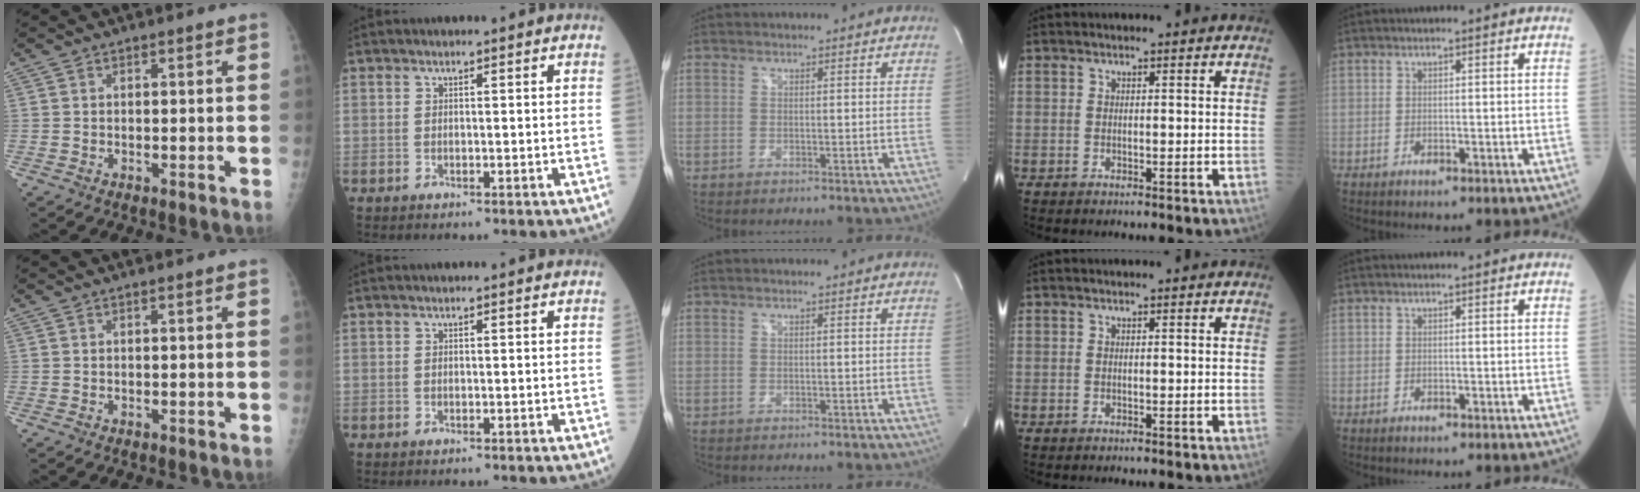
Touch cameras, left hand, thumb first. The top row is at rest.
{}